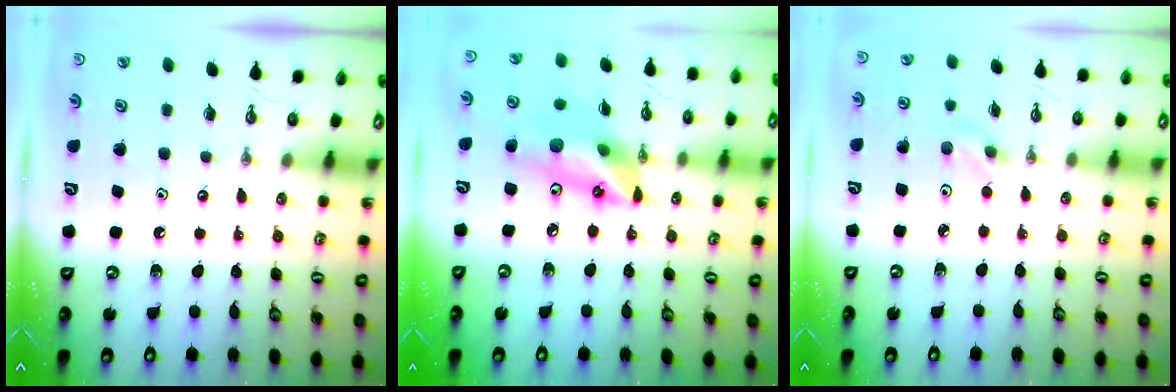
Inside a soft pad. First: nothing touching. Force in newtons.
{"total": 16.3, "press": 15.9, "slide": 3.6}
{"total": 2.9, "press": 2.6, "slide": 1.4}